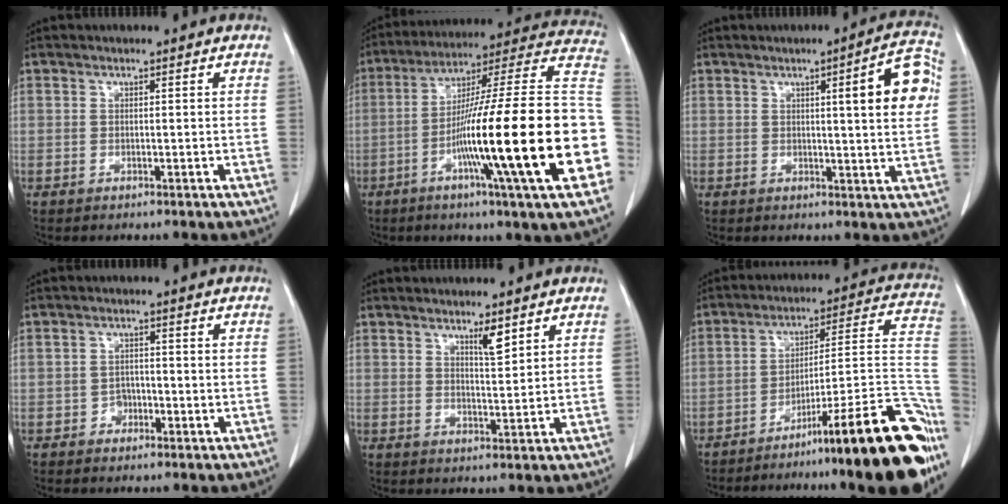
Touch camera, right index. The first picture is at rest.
{"total": 29.7, "force": [-7.0, 0.4, 28.8], "torque": [-0.349, -0.012, -0.134]}
{"total": 8.7, "force": [2.0, 0.9, 8.4], "torque": [-0.100, 0.010, 0.019]}
{"total": 2.0, "force": [-1.0, 1.6, 0.6], "torque": [-0.001, 0.008, -0.018]}
{"total": 3.2, "force": [2.2, 0.4, 2.2], "torque": [-0.037, -0.003, 0.038]}
{"total": 25.8, "force": [-16.5, 1.8, 19.7], "torque": [-0.160, 0.028, -0.244]}